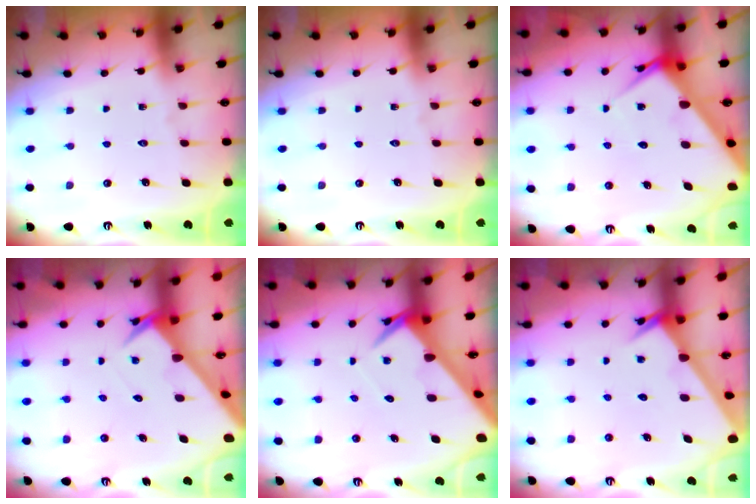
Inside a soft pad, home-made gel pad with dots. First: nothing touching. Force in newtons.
{"total": 0.0}
{"total": 6.9, "press": 6.9, "slide": 0.5}
{"total": 2.7, "press": 2.7, "slide": 0.1}
{"total": 5.7, "press": 5.7, "slide": 0.4}
{"total": 2.5, "press": 2.5, "slide": 0.1}